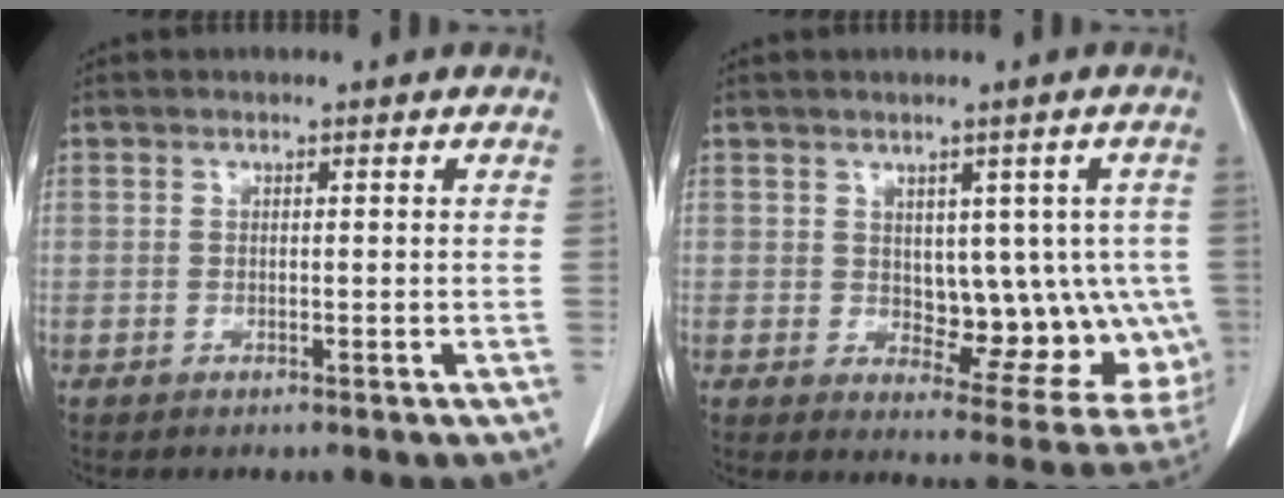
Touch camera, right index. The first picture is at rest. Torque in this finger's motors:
{"motor_torque": [0.20, 0.22, 0.13, 0.00]}